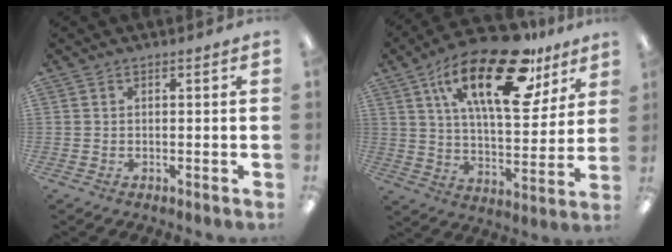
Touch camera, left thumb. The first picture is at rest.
{"total": 26.1, "force": [14.5, 10.9, 18.7], "torque": [-0.294, -0.062, 0.241]}